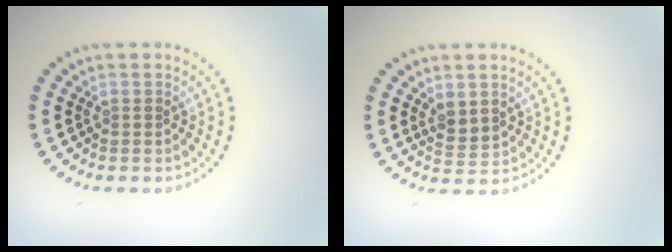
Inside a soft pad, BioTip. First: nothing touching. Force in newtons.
{"total": 1.8, "press": 1.6, "slide": 0.9}